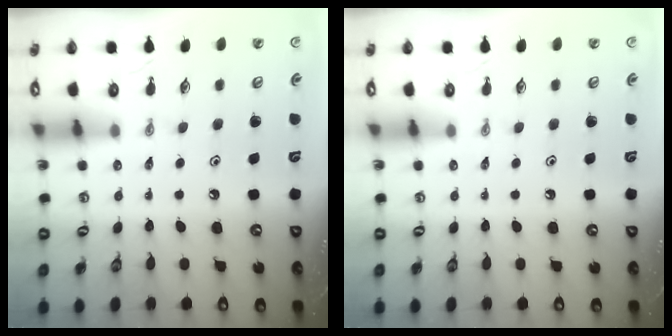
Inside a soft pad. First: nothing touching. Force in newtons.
{"total": 0.0}